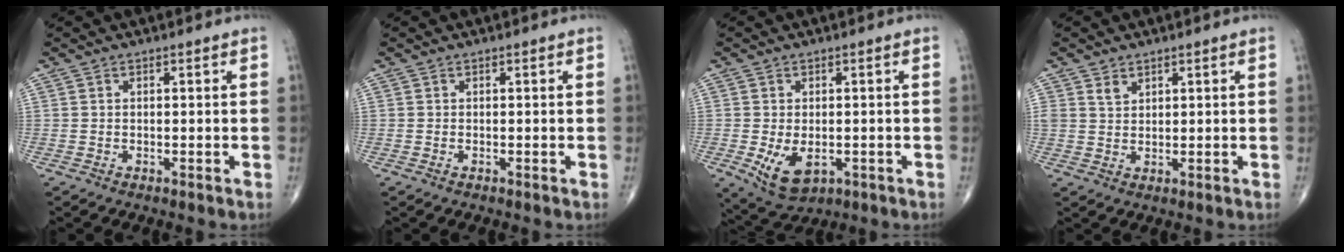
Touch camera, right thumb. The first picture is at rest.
{"total": 0.0}
{"total": 7.2, "force": [-1.8, 4.4, 5.4], "torque": [-0.088, -0.011, -0.015]}
{"total": 2.3, "force": [1.5, 1.5, 0.8], "torque": [-0.003, -0.011, 0.031]}